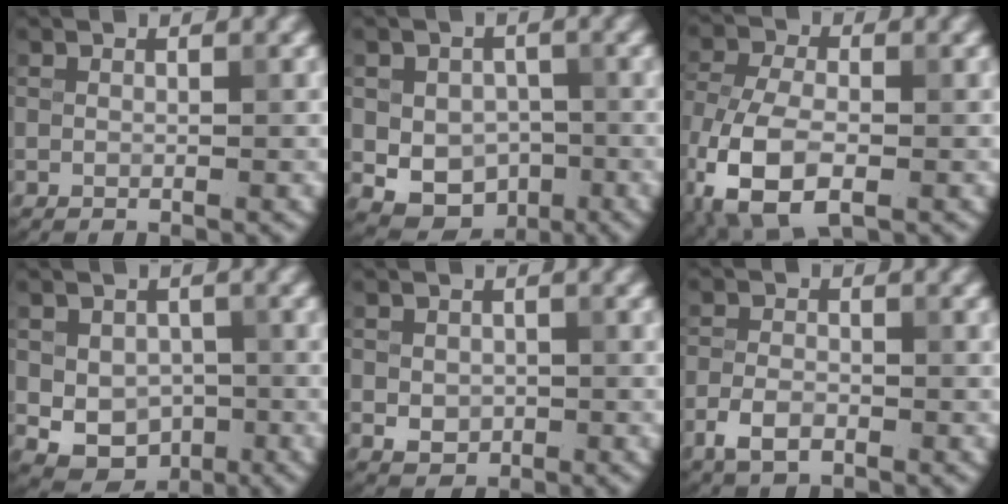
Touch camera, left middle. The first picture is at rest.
{"total": 6.3, "force": [-1.2, 5.0, 3.5], "torque": [-0.045, -0.009, -0.023]}
{"total": 8.7, "force": [-3.4, 4.8, 6.4], "torque": [-0.152, -0.014, -0.072]}
{"total": 5.3, "force": [-0.8, 4.2, 3.2], "torque": [-0.050, -0.008, -0.006]}
{"total": 2.0, "force": [-0.3, 1.7, 1.1], "torque": [-0.018, -0.005, -0.007]}
{"total": 2.8, "force": [-1.5, 1.5, 1.7], "torque": [-0.033, 0.000, -0.036]}